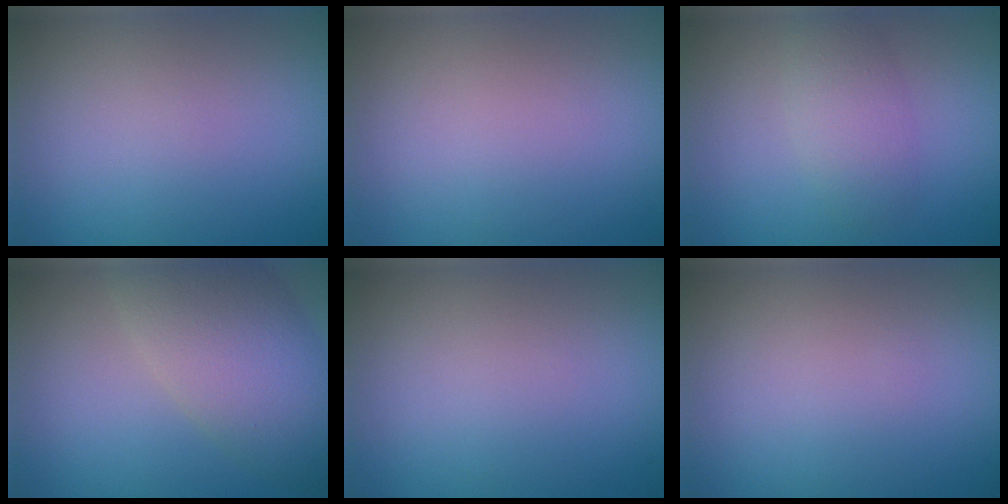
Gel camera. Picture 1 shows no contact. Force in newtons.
{"total": 0.0}
{"total": 2.8, "press": 2.8, "slide": 0.1}
{"total": 7.7, "press": 7.7, "slide": 0.3}
{"total": 0.0}
{"total": 0.0}